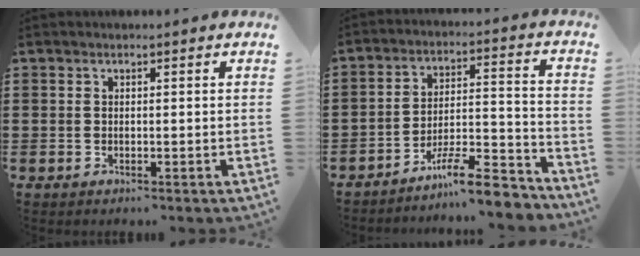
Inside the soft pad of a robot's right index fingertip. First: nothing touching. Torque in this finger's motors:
{"motor_torque": [0.45, 1.09, -0.55, -0.21]}